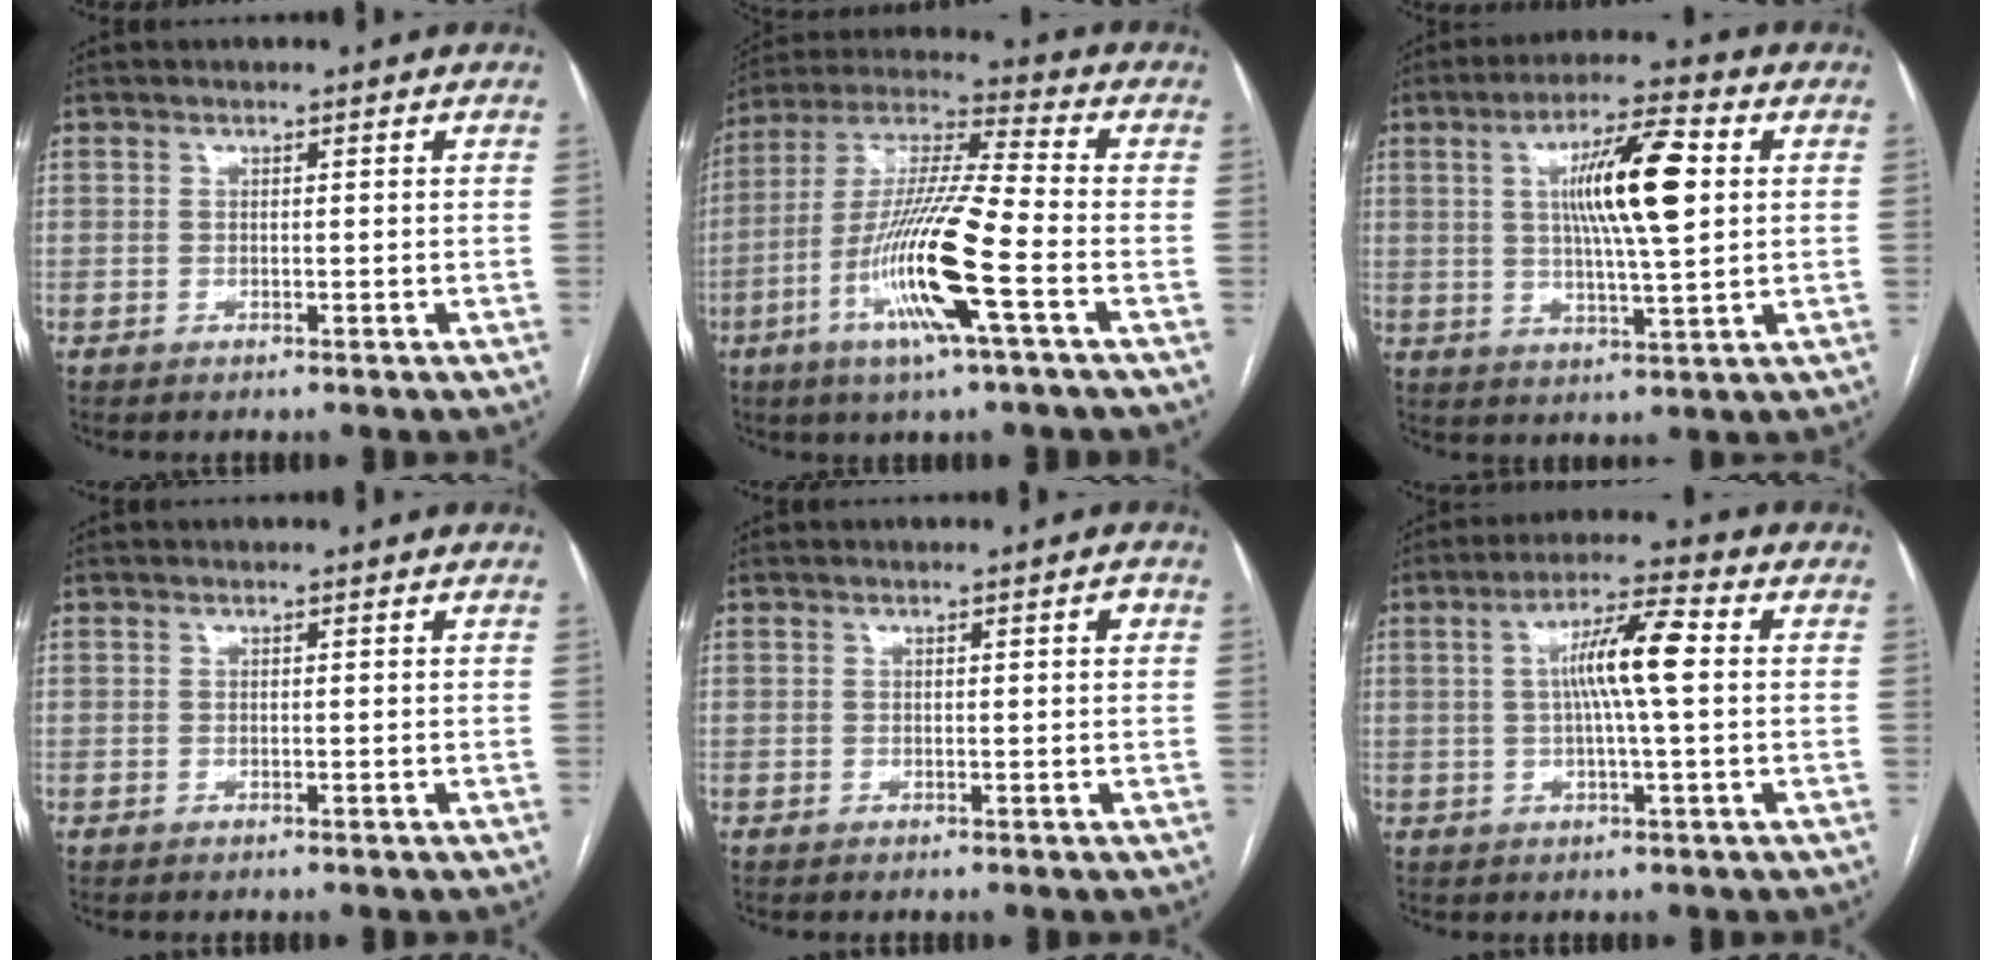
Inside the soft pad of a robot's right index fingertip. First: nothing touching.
{"total": 16.1, "force": [-5.6, 0.2, 15.1], "torque": [-0.303, -0.011, -0.110]}
{"total": 12.1, "force": [2.5, 1.4, 11.8], "torque": [-0.203, 0.008, 0.040]}
{"total": 0.0}
{"total": 1.2, "force": [0.3, 0.2, 1.1], "torque": [-0.013, 0.003, 0.003]}
{"total": 8.6, "force": [0.9, 0.4, 8.5], "torque": [-0.155, 0.014, 0.010]}